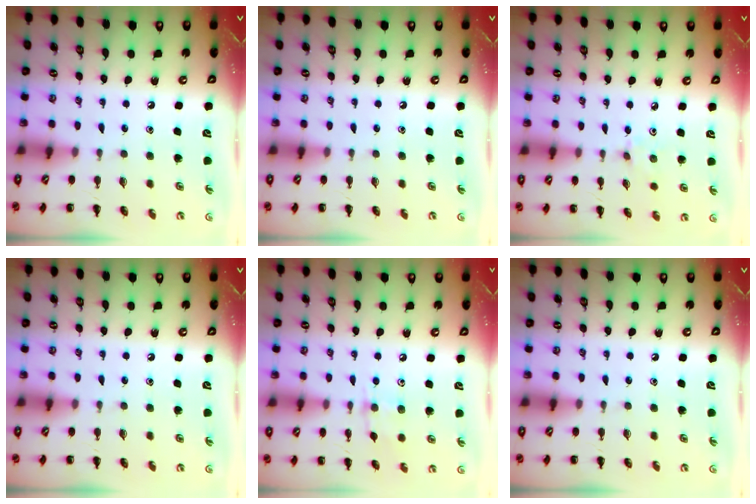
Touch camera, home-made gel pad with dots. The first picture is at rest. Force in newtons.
{"total": 0.0}
{"total": 2.0, "press": 1.9, "slide": 0.7}
{"total": 0.0}
{"total": 6.8, "press": 6.8, "slide": 0.8}
{"total": 0.0}